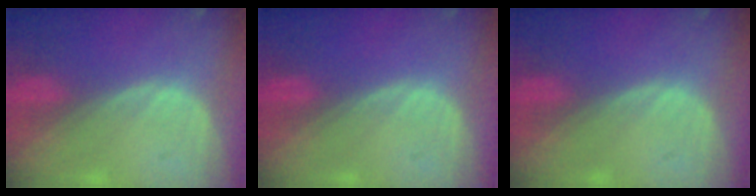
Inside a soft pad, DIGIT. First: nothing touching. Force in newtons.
{"total": 0.0}
{"total": 0.0}